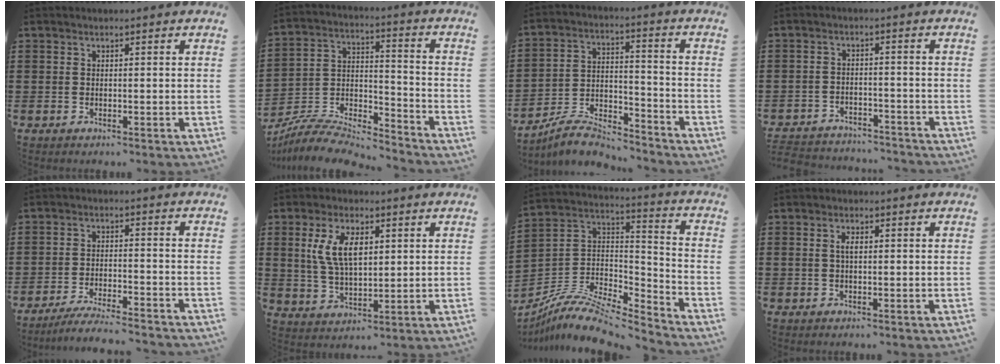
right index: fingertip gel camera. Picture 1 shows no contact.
{"total": 7.8, "force": [-7.5, 1.2, 1.9], "torque": [-0.043, 0.000, -0.151]}
{"total": 7.5, "force": [-7.2, 1.3, 2.0], "torque": [-0.043, 0.009, -0.141]}
{"total": 3.6, "force": [-3.6, 0.2, 0.0], "torque": [-0.013, -0.004, -0.079]}
{"total": 4.8, "force": [-4.6, -0.3, 1.4], "torque": [-0.031, -0.010, -0.091]}
{"total": 7.5, "force": [2.5, 3.5, 6.1], "torque": [-0.137, 0.009, 0.042]}
{"total": 9.8, "force": [-8.1, 3.1, 4.6], "torque": [-0.089, 0.011, -0.158]}
{"total": 1.8, "force": [0.3, 0.8, 1.6], "torque": [-0.032, 0.006, 0.003]}